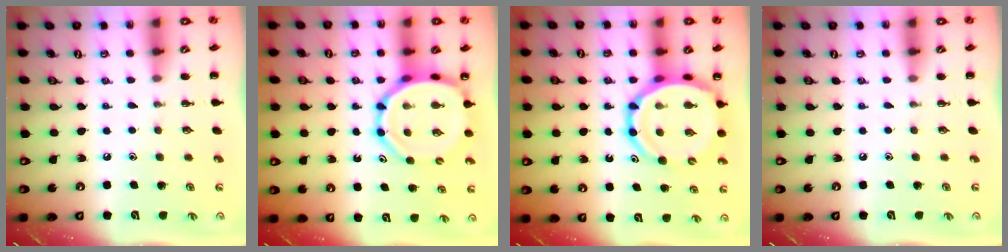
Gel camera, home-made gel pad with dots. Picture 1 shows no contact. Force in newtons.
{"total": 12.5, "press": 11.9, "slide": 3.7}
{"total": 14.9, "press": 14.3, "slide": 4.0}
{"total": 0.0}